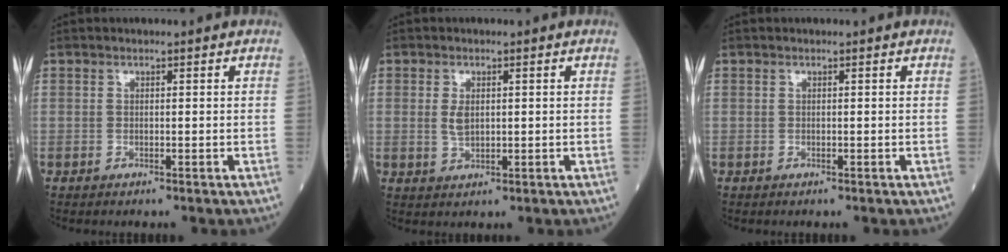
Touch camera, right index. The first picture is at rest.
{"total": 2.5, "force": [0.4, 1.3, 2.1], "torque": [-0.044, -0.004, 0.010]}
{"total": 0.0}